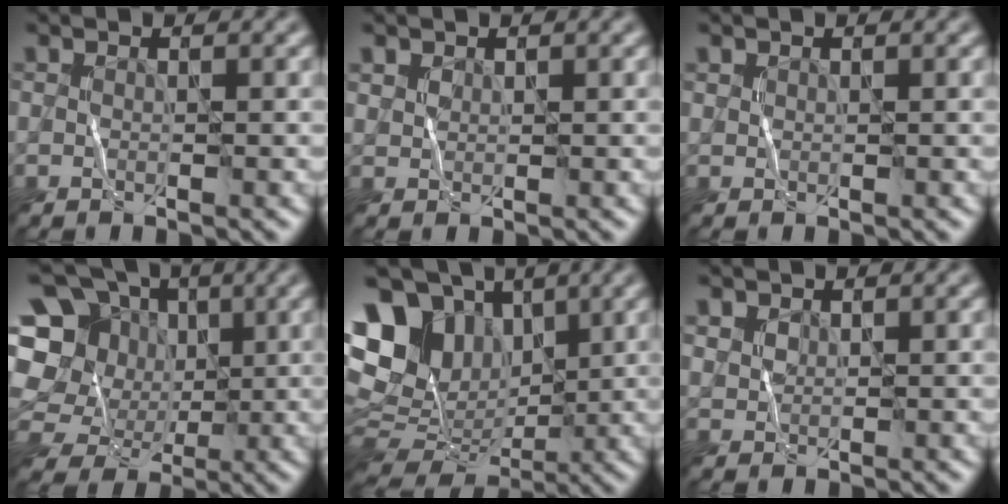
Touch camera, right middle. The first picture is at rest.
{"total": 0.8, "force": [0.6, 0.5, 0.1], "torque": [-0.004, 0.000, 0.016]}
{"total": 0.5, "force": [0.4, 0.3, 0.1], "torque": [-0.003, -0.002, 0.010]}
{"total": 15.0, "force": [0.0, 13.7, 6.1], "torque": [-0.170, 0.014, -0.010]}
{"total": 12.9, "force": [3.6, 9.7, 7.8], "torque": [-0.159, 0.022, 0.072]}
{"total": 1.1, "force": [0.8, 0.8, 0.2], "torque": [-0.008, 0.000, 0.019]}